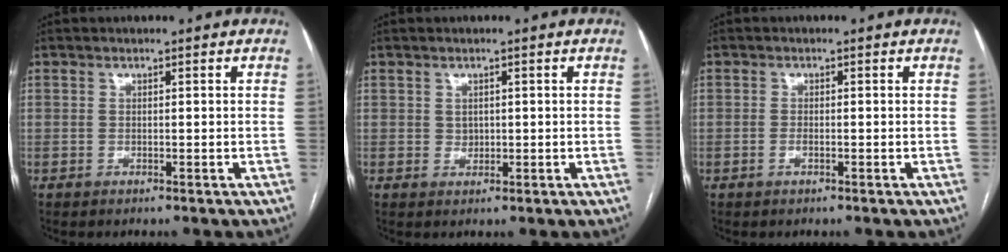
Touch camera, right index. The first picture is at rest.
{"total": 1.2, "force": [0.4, 1.1, 0.4], "torque": [-0.009, 0.001, 0.012]}
{"total": 0.9, "force": [-0.2, 0.3, 0.8], "torque": [-0.020, 0.001, -0.003]}